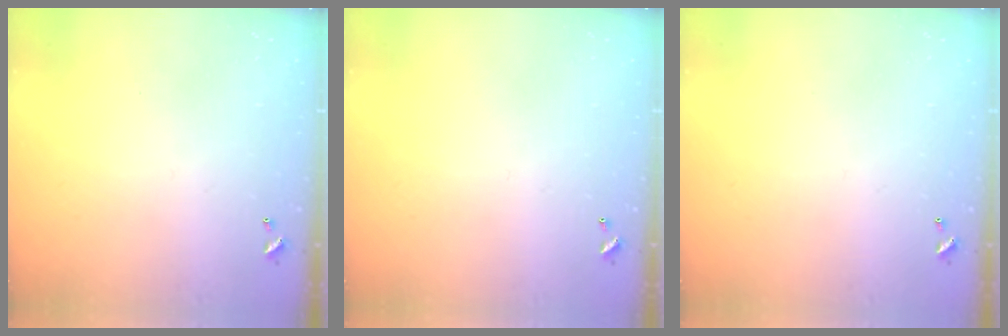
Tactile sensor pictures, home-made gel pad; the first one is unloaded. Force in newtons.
{"total": 0.0}
{"total": 0.0}